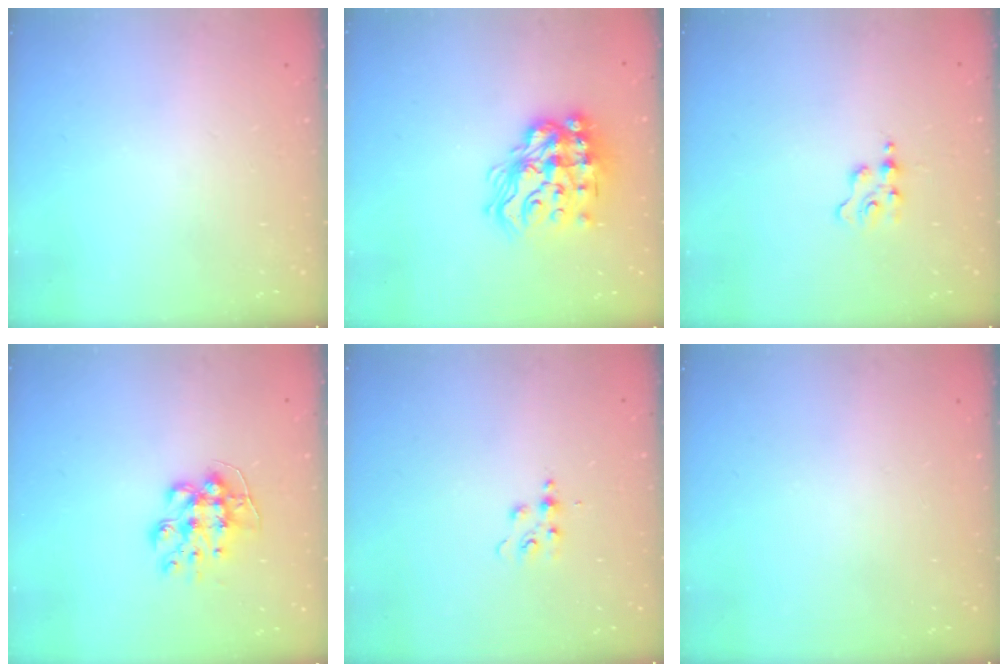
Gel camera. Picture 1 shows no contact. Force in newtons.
{"total": 18.8, "press": 18.6, "slide": 2.1}
{"total": 1.8, "press": 1.8, "slide": 0.3}
{"total": 9.3, "press": 9.3, "slide": 0.6}
{"total": 4.1, "press": 4.1, "slide": 0.5}
{"total": 0.0}